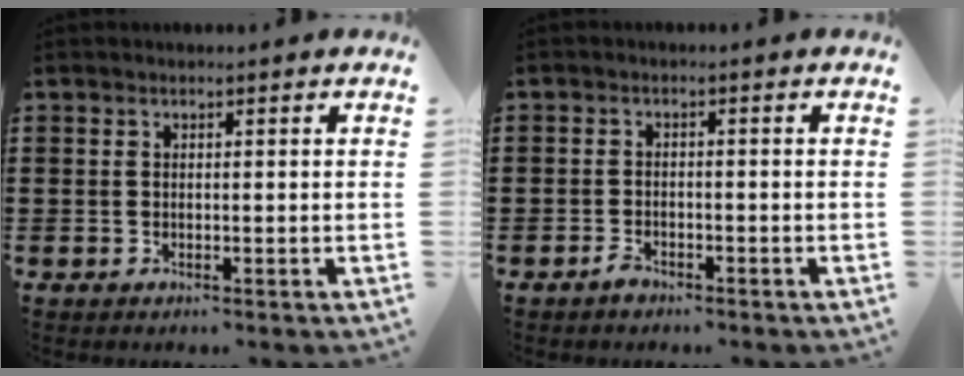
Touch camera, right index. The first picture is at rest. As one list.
[{"total": 1.6, "force": [-1.3, 0.7, 0.6], "torque": [-0.014, -0.001, -0.027]}]